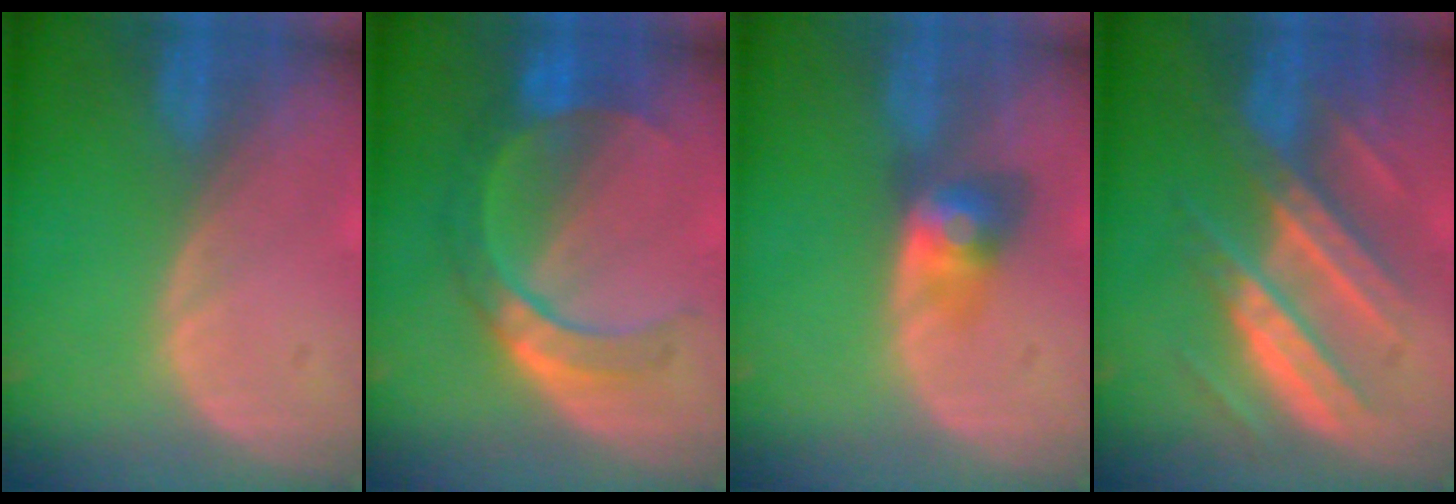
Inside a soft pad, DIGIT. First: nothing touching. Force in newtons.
{"total": 7.3, "press": 7.2, "slide": 1.5}
{"total": 4.0, "press": 4.0, "slide": 0.2}
{"total": 9.3, "press": 9.2, "slide": 0.8}